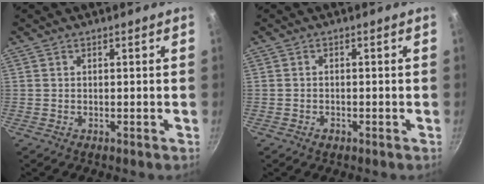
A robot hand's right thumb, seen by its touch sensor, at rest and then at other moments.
{"total": 1.4, "force": [-0.8, 0.9, 0.7], "torque": [-0.012, 0.005, -0.014]}